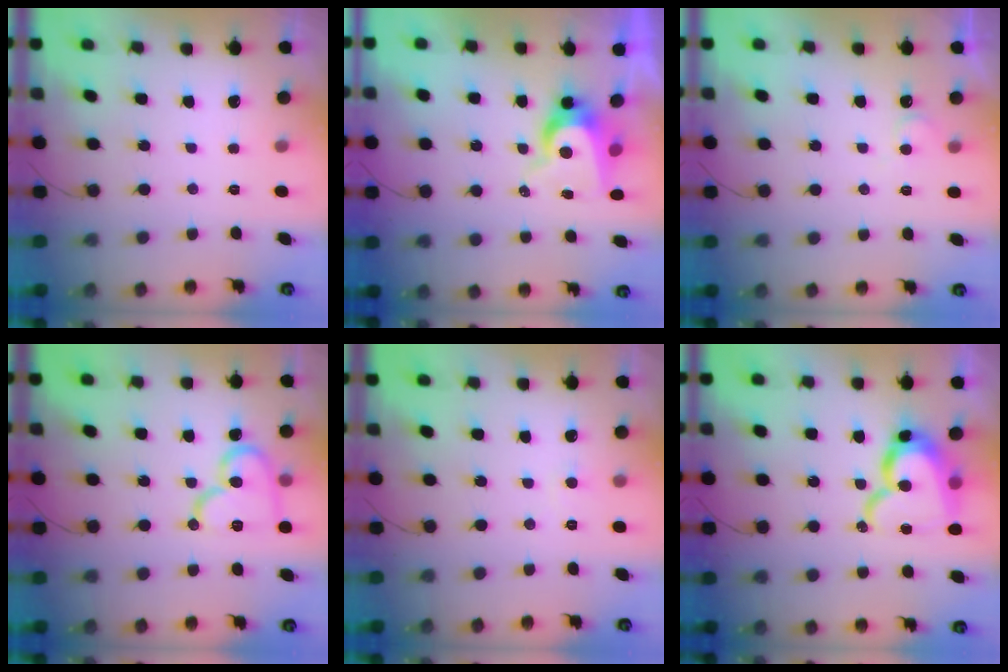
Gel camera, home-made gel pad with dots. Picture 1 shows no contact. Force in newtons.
{"total": 9.0, "press": 8.9, "slide": 0.9}
{"total": 4.2, "press": 4.2, "slide": 0.4}
{"total": 14.0, "press": 13.9, "slide": 1.7}
{"total": 4.4, "press": 4.4, "slide": 0.3}
{"total": 17.5, "press": 17.4, "slide": 1.5}